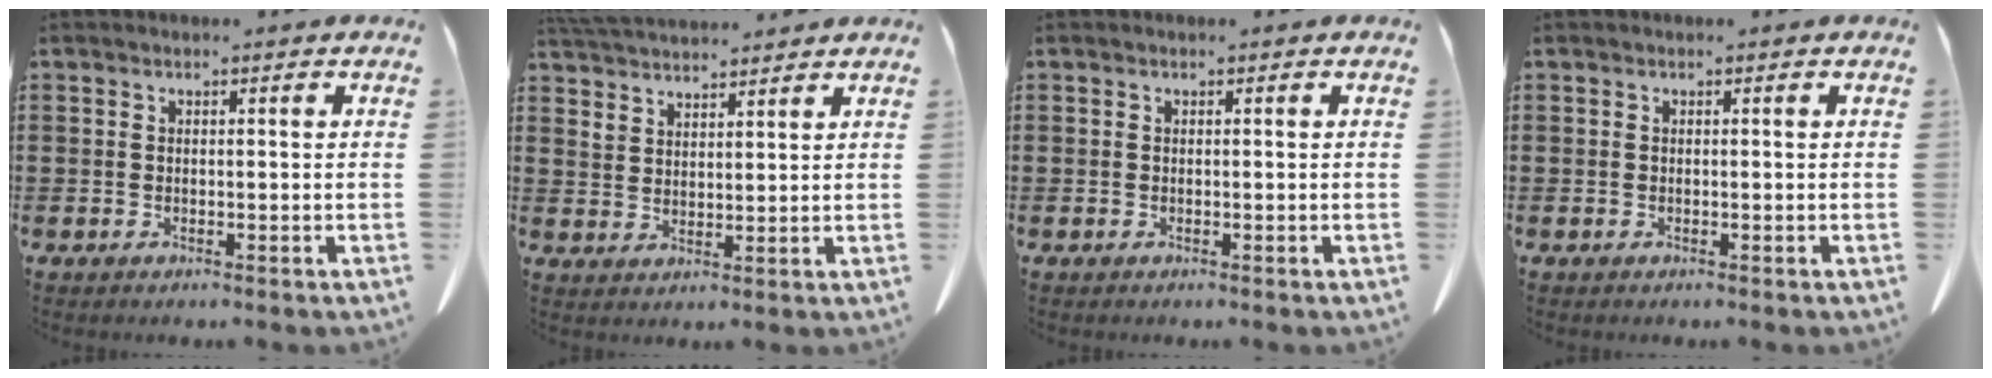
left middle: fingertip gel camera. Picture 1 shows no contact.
{"total": 4.7, "force": [4.5, 1.2, 0.7], "torque": [-0.029, -0.009, 0.086]}
{"total": 0.0}
{"total": 0.0}